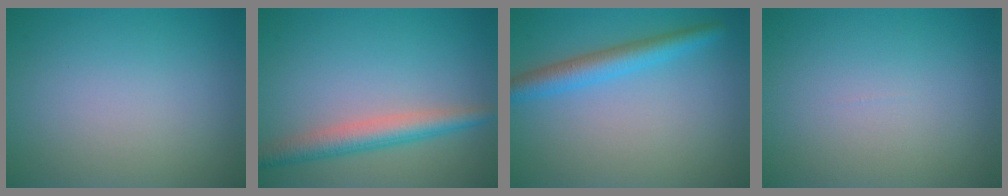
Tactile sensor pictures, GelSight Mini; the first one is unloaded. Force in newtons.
{"total": 3.7, "press": 3.7, "slide": 0.1}
{"total": 3.4, "press": 3.4, "slide": 0.1}
{"total": 0.0}